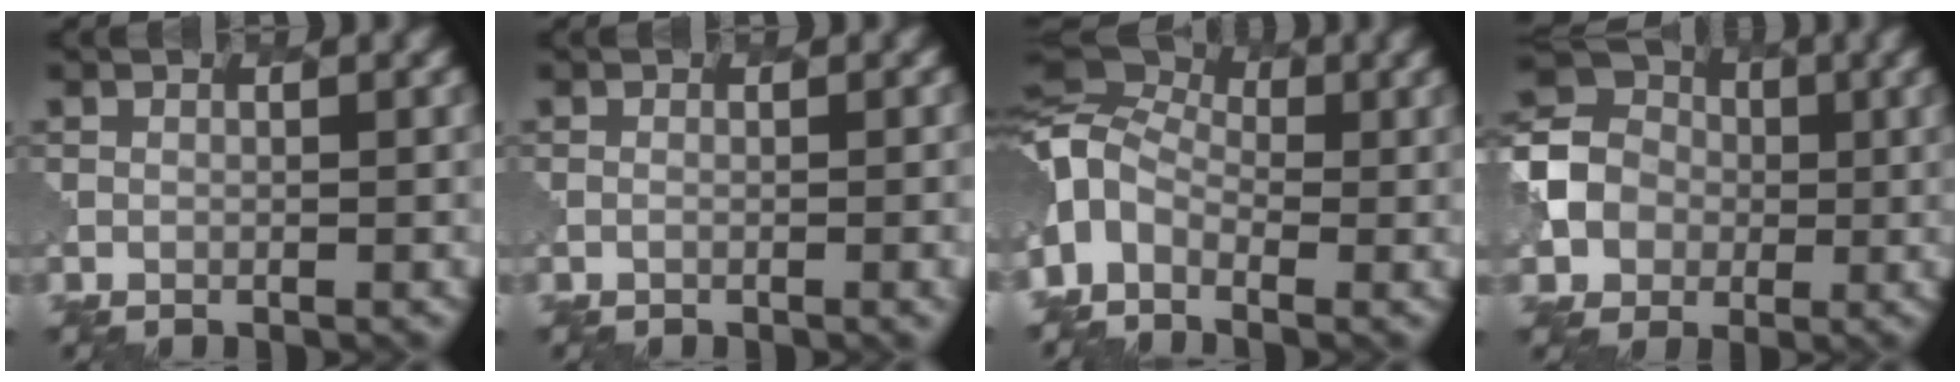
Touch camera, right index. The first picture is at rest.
{"total": 2.1, "force": [-0.4, 0.9, 1.8], "torque": [-0.003, 0.007, -0.013]}
{"total": 8.3, "force": [-0.8, 5.8, 6.0], "torque": [-0.142, 0.013, -0.022]}
{"total": 7.1, "force": [-0.4, 6.5, 3.0], "torque": [-0.069, 0.005, -0.023]}